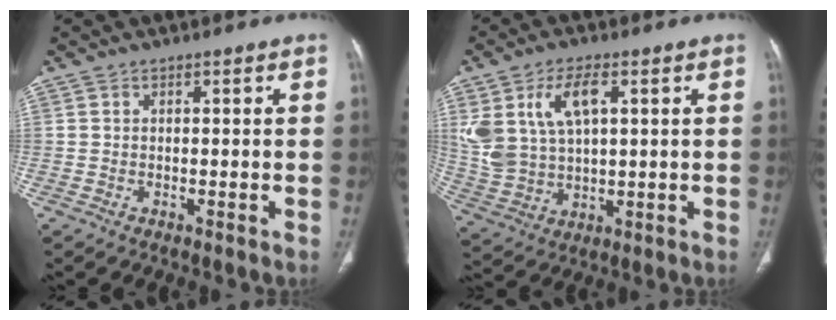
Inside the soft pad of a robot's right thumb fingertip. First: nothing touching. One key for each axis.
{"total": 12.5, "fx": 4.3, "fy": 6.8, "fz": 9.5, "tx": -0.197, "ty": -0.004, "tz": 0.098}